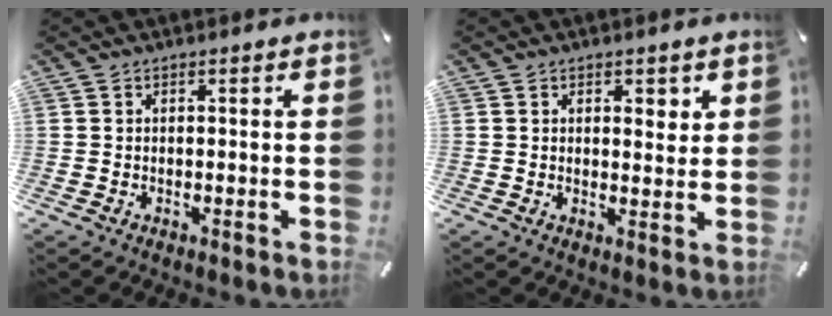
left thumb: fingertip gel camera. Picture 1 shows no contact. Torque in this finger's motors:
{"motor_torque": [0.48, 0.11, 0.06, -0.14, 0.05]}